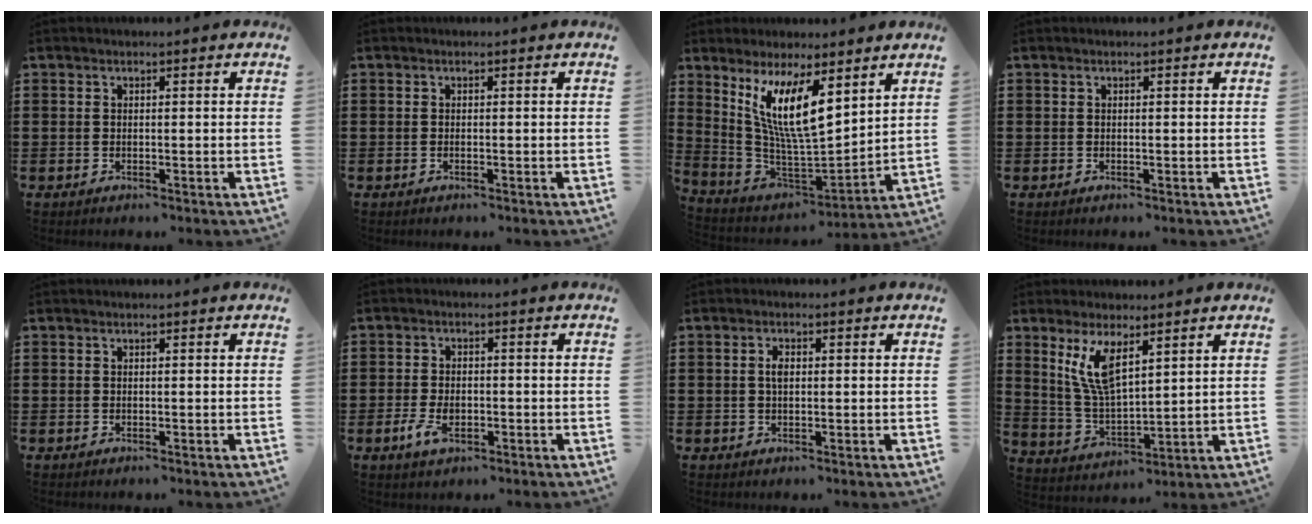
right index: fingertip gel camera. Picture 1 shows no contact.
{"total": 0.0}
{"total": 11.2, "force": [5.6, 2.9, 9.3], "torque": [-0.203, -0.026, 0.100]}
{"total": 0.0}
{"total": 0.0}
{"total": 3.8, "force": [-1.3, 2.1, 2.9], "torque": [-0.067, -0.005, -0.025]}
{"total": 2.2, "force": [0.3, 1.0, 1.9], "torque": [-0.040, 0.007, 0.004]}
{"total": 7.7, "force": [4.0, 2.5, 6.1], "torque": [-0.137, -0.009, 0.068]}